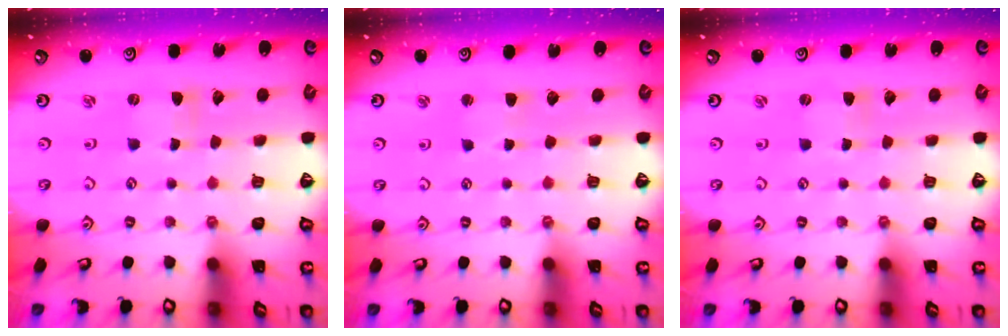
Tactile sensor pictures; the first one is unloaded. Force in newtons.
{"total": 1.5, "press": 1.4, "slide": 0.4}
{"total": 0.0}